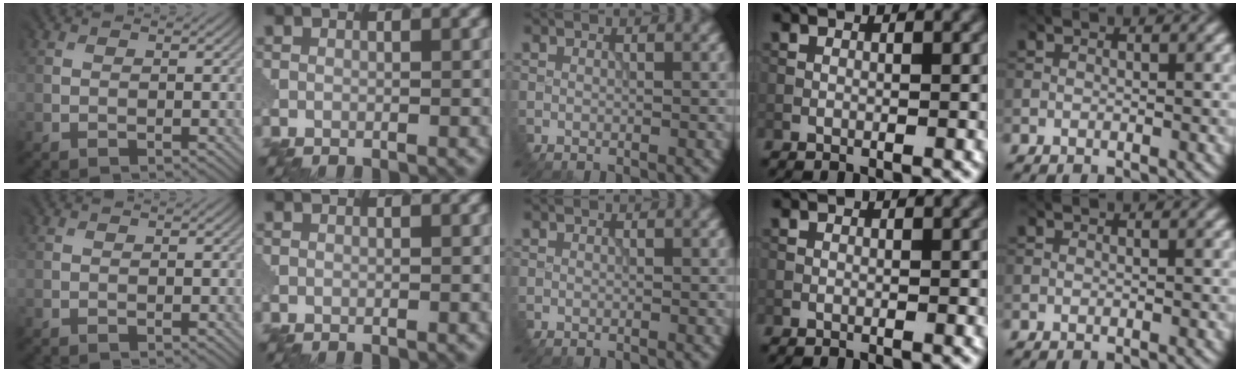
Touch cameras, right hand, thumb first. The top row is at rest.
{}